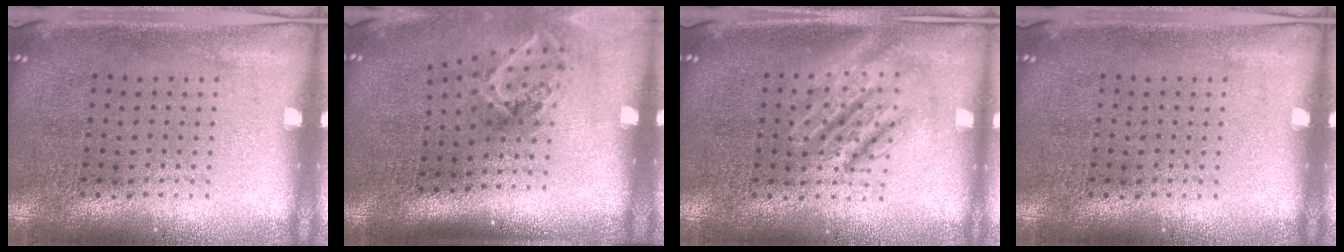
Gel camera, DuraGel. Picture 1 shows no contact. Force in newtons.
{"total": 1.9, "press": 1.2, "slide": 1.5}
{"total": 2.8, "press": 2.8, "slide": 0.3}
{"total": 0.0}